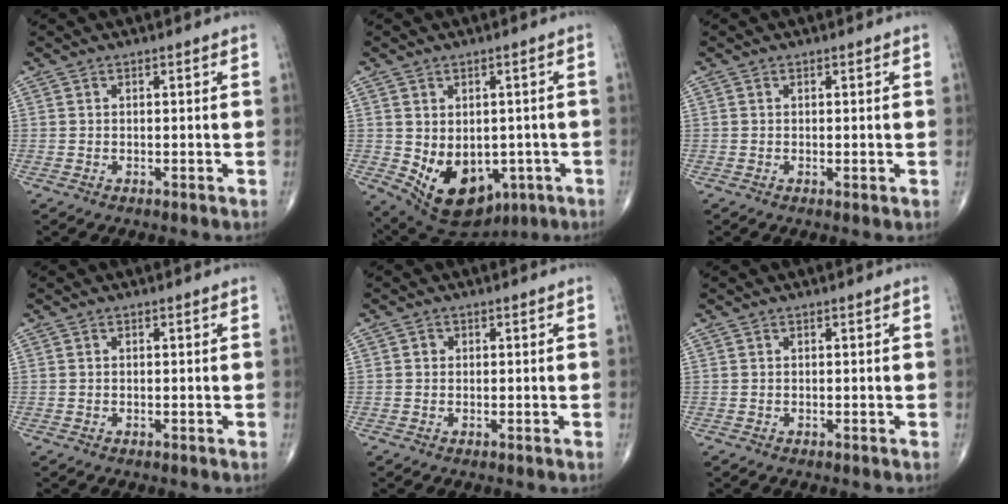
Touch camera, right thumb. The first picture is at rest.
{"total": 13.6, "force": [-3.4, 9.5, 9.1], "torque": [-0.120, -0.002, -0.022]}
{"total": 0.6, "force": [0.0, 0.1, 0.6], "torque": [-0.013, -0.004, 0.000]}
{"total": 0.0}
{"total": 1.0, "force": [0.1, 0.9, 0.3], "torque": [0.000, 0.002, 0.000]}
{"total": 0.0}